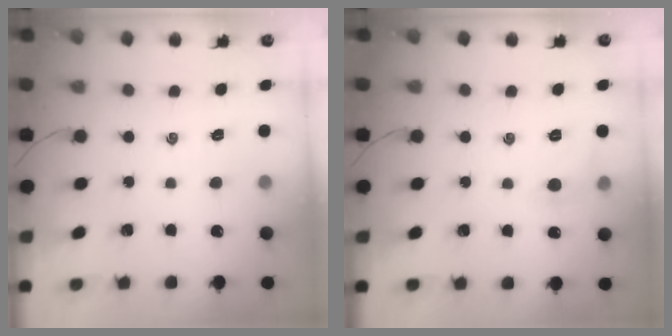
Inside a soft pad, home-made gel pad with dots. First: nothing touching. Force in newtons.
{"total": 6.3, "press": 6.0, "slide": 1.8}